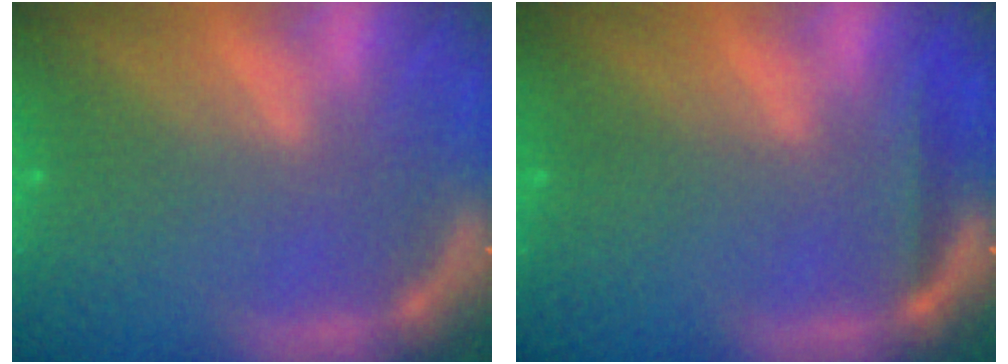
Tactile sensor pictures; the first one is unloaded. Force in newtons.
{"total": 1.4}